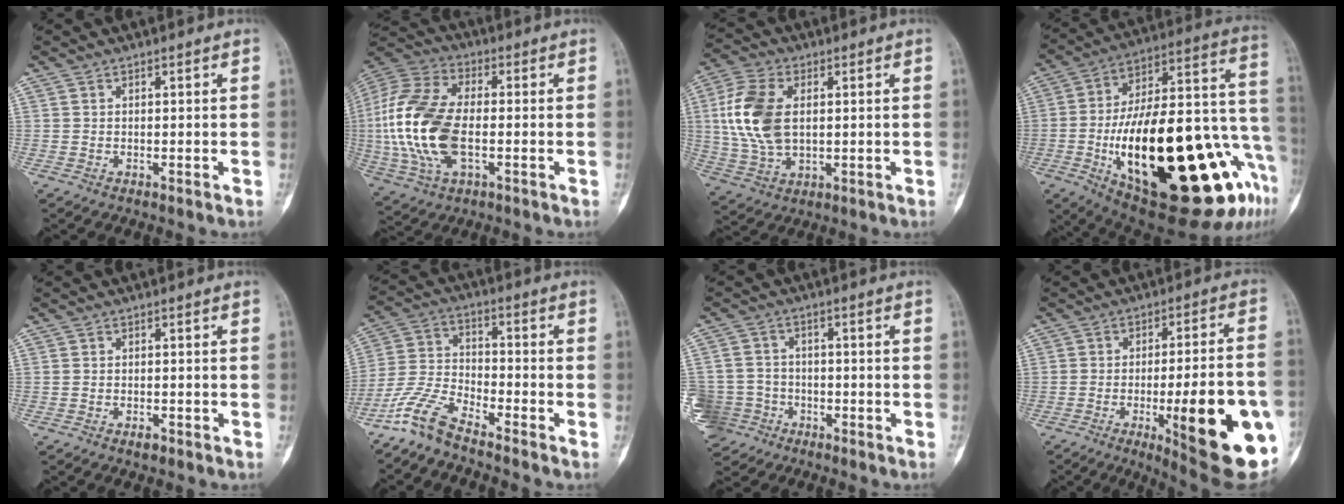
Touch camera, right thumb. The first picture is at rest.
{"total": 19.9, "force": [-2.1, 10.5, 16.8], "torque": [-0.376, 0.008, -0.037]}
{"total": 13.4, "force": [1.7, 8.0, 10.5], "torque": [-0.220, 0.001, 0.035]}
{"total": 41.4, "force": [-11.8, 15.5, 36.5], "torque": [-0.502, 0.025, -0.169]}
{"total": 1.4, "force": [-0.9, 0.8, 0.7], "torque": [-0.013, 0.003, -0.015]}
{"total": 8.0, "force": [-6.8, 2.0, 3.6], "torque": [-0.091, 0.049, -0.150]}
{"total": 11.6, "force": [-5.6, 9.7, 3.2], "torque": [-0.083, 0.036, -0.094]}
{"total": 24.1, "force": [-7.2, 5.7, 22.2], "torque": [-0.259, 0.003, -0.084]}